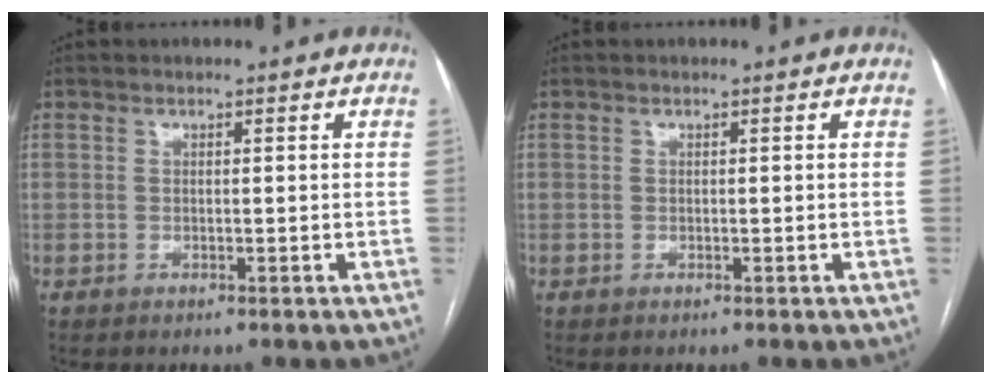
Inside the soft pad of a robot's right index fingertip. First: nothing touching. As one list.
[{"total": 0.0}]